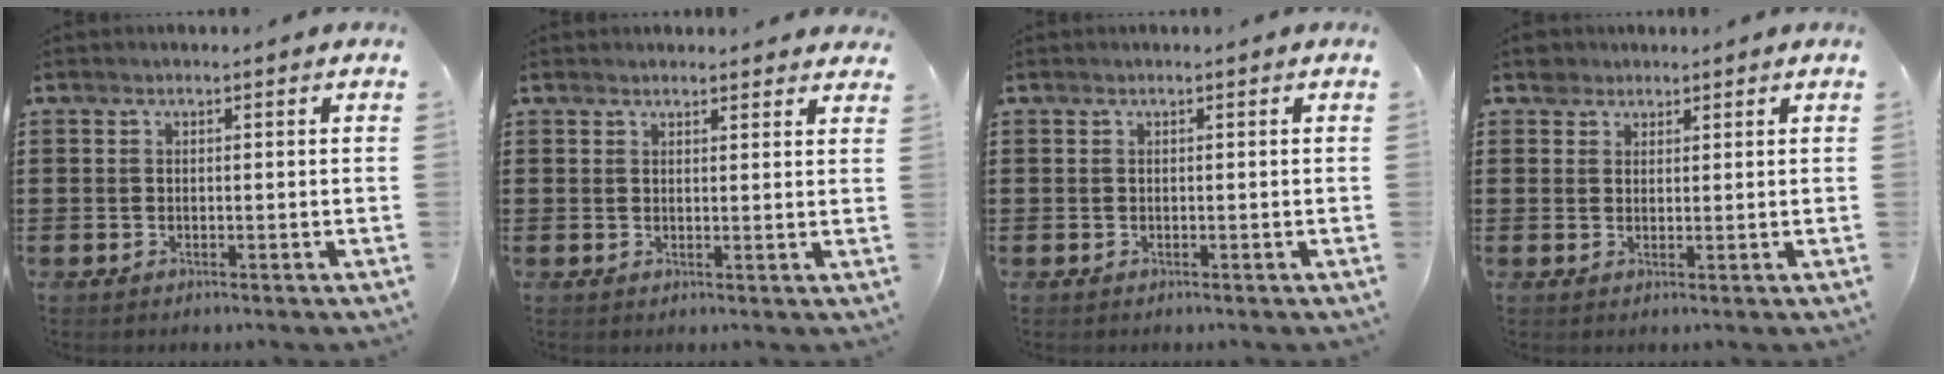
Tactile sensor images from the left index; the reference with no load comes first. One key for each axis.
{"total": 1.7, "fx": 1.7, "fy": 0.3, "fz": 0.2, "tx": -0.007, "ty": 0.002, "tz": 0.033}
{"total": 0.0}
{"total": 2.3, "fx": 1.9, "fy": 1.3, "fz": 0.0, "tx": 0.002, "ty": 0.002, "tz": 0.036}